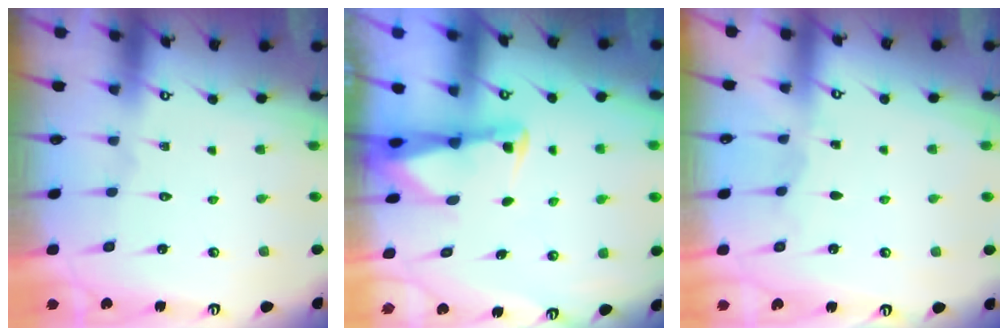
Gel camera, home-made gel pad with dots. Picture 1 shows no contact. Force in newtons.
{"total": 2.3, "press": 2.3, "slide": 0.4}
{"total": 3.9, "press": 3.9, "slide": 0.5}